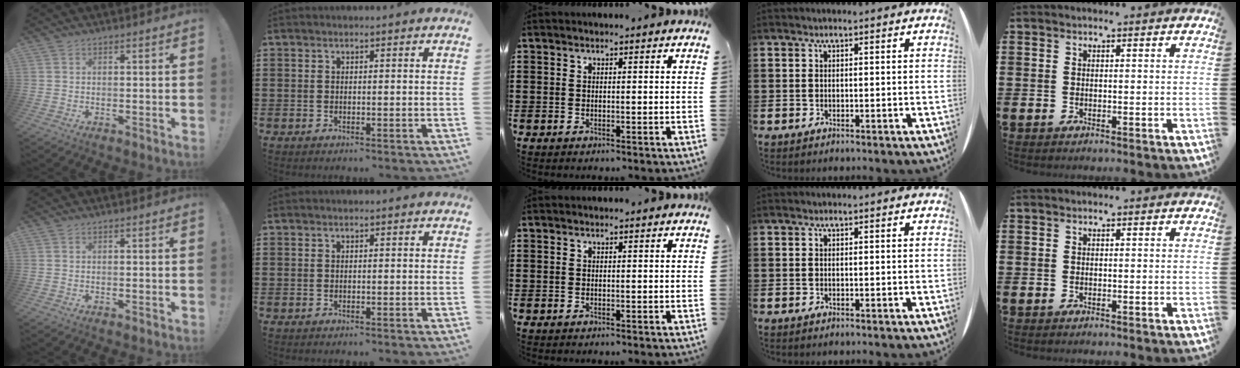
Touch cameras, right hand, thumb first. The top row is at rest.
{}